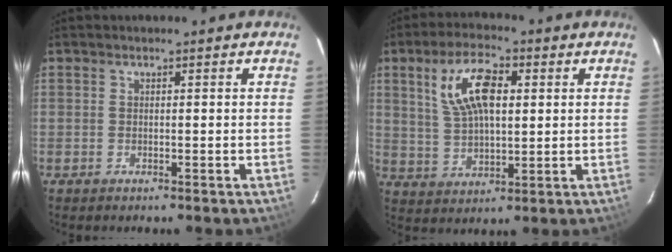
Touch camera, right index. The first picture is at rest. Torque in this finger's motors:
{"motor_torque": [0.63, -0.21, 0.70, 0.16]}